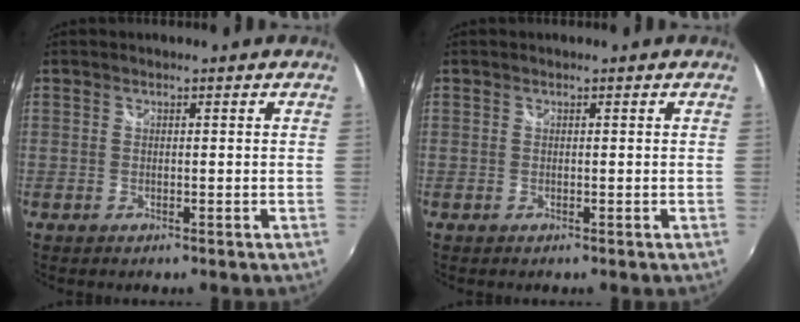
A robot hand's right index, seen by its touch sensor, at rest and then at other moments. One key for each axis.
{"total": 0.0}